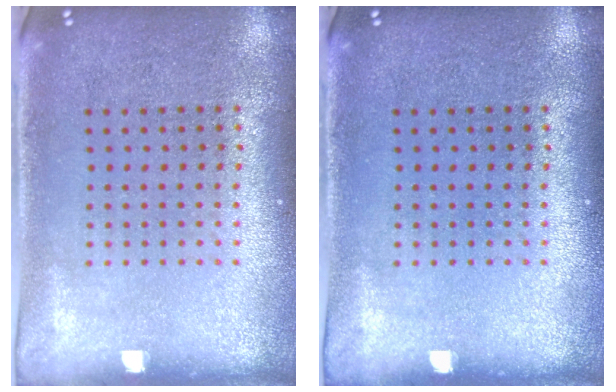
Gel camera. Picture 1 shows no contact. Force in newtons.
{"total": 0.0}